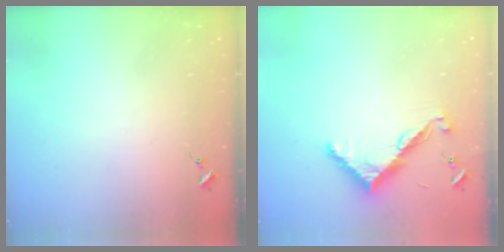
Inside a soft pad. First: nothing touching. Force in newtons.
{"total": 8.5, "press": 8.5, "slide": 0.6}